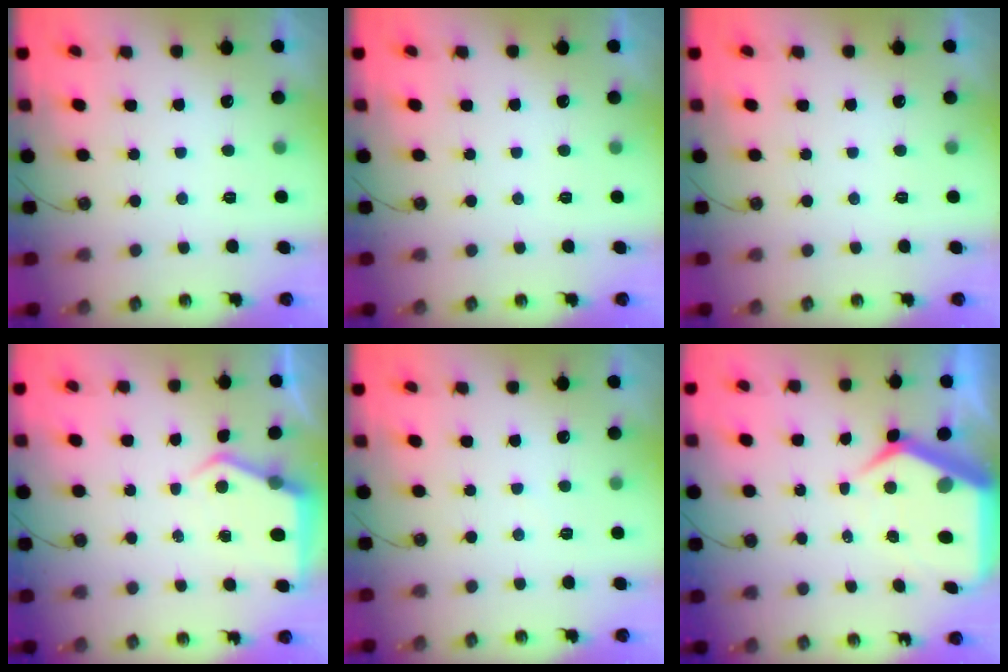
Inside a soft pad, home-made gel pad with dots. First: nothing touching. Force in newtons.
{"total": 0.0}
{"total": 0.0}
{"total": 5.6, "press": 5.6, "slide": 0.8}
{"total": 3.7, "press": 3.7, "slide": 0.6}
{"total": 11.2, "press": 11.1, "slide": 1.3}